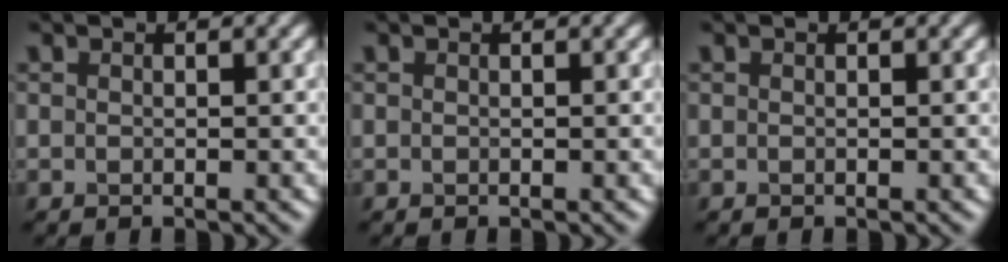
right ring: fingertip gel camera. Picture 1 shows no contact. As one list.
[{"total": 0.0}, {"total": 0.0}]